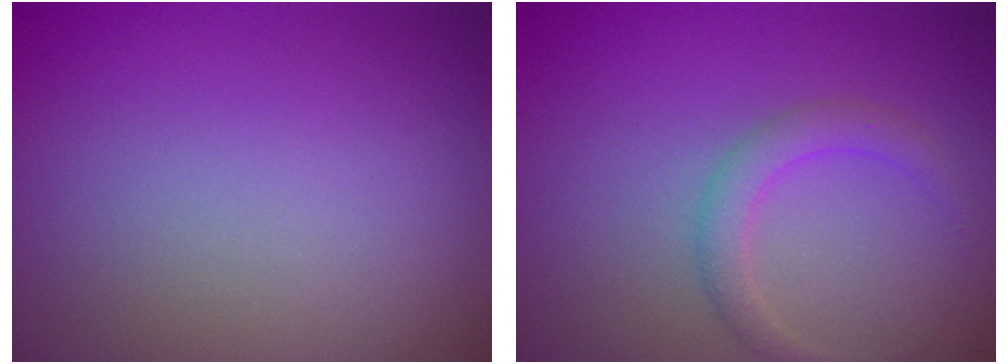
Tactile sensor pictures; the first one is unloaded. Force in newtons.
{"total": 2.1, "press": 2.1, "slide": 0.0}